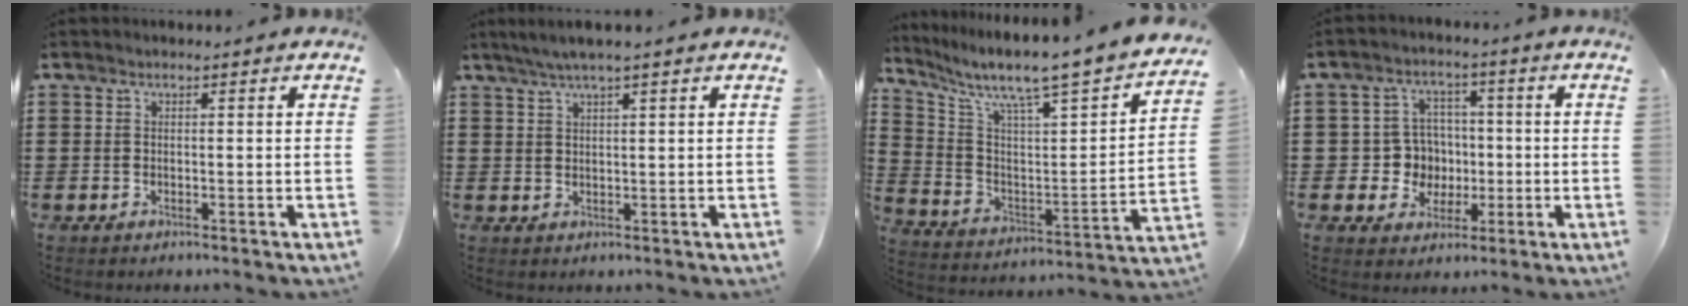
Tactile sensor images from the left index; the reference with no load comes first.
{"total": 2.5, "force": [1.7, -0.2, 1.8], "torque": [-0.035, 0.002, 0.031]}
{"total": 6.1, "force": [5.3, -0.3, 3.0], "torque": [-0.090, -0.061, 0.074]}
{"total": 6.7, "force": [-0.2, 6.5, 1.6], "torque": [-0.049, 0.014, -0.001]}